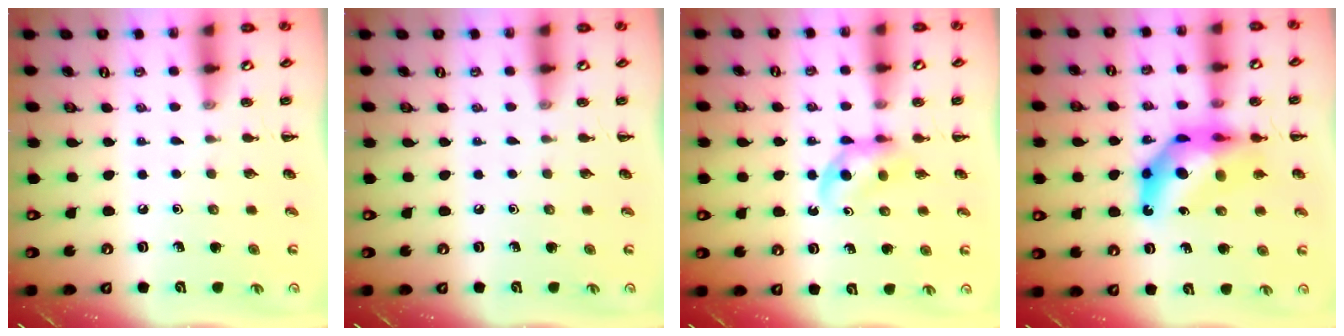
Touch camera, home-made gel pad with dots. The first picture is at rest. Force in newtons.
{"total": 0.0}
{"total": 3.7, "press": 3.4, "slide": 1.5}
{"total": 13.5, "press": 12.9, "slide": 3.9}